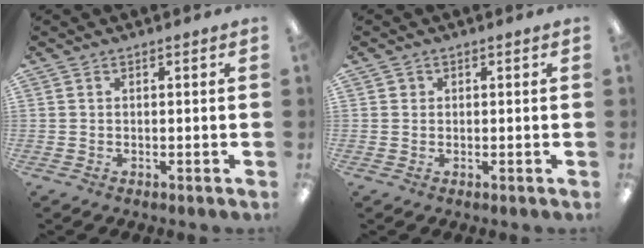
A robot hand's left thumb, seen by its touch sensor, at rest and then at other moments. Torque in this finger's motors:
{"motor_torque": [-0.06, 0.02, -0.06, -0.16, 0.00]}